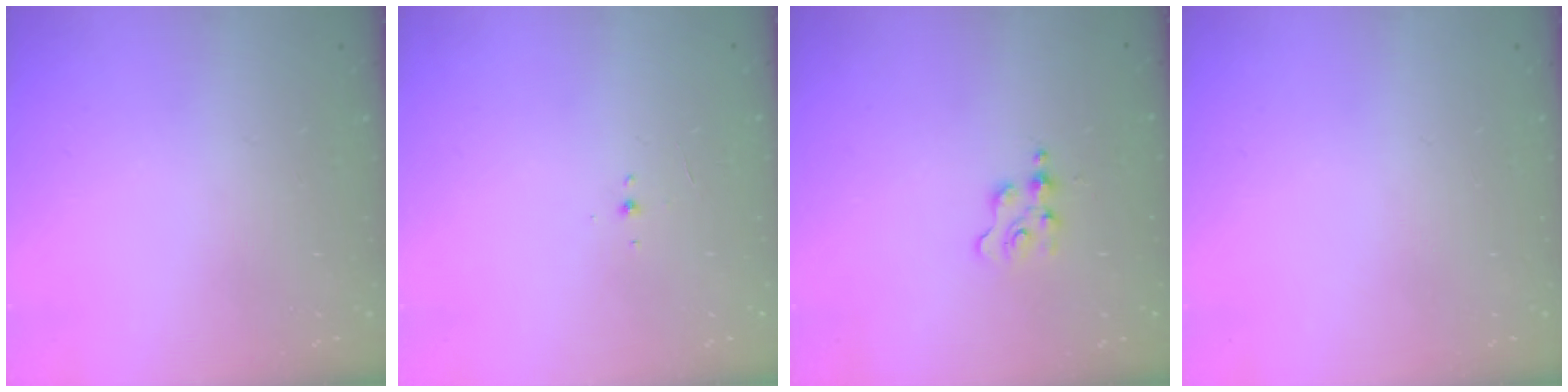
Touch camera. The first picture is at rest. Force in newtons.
{"total": 3.2, "press": 3.1, "slide": 0.7}
{"total": 1.9, "press": 1.9, "slide": 0.2}
{"total": 0.0}